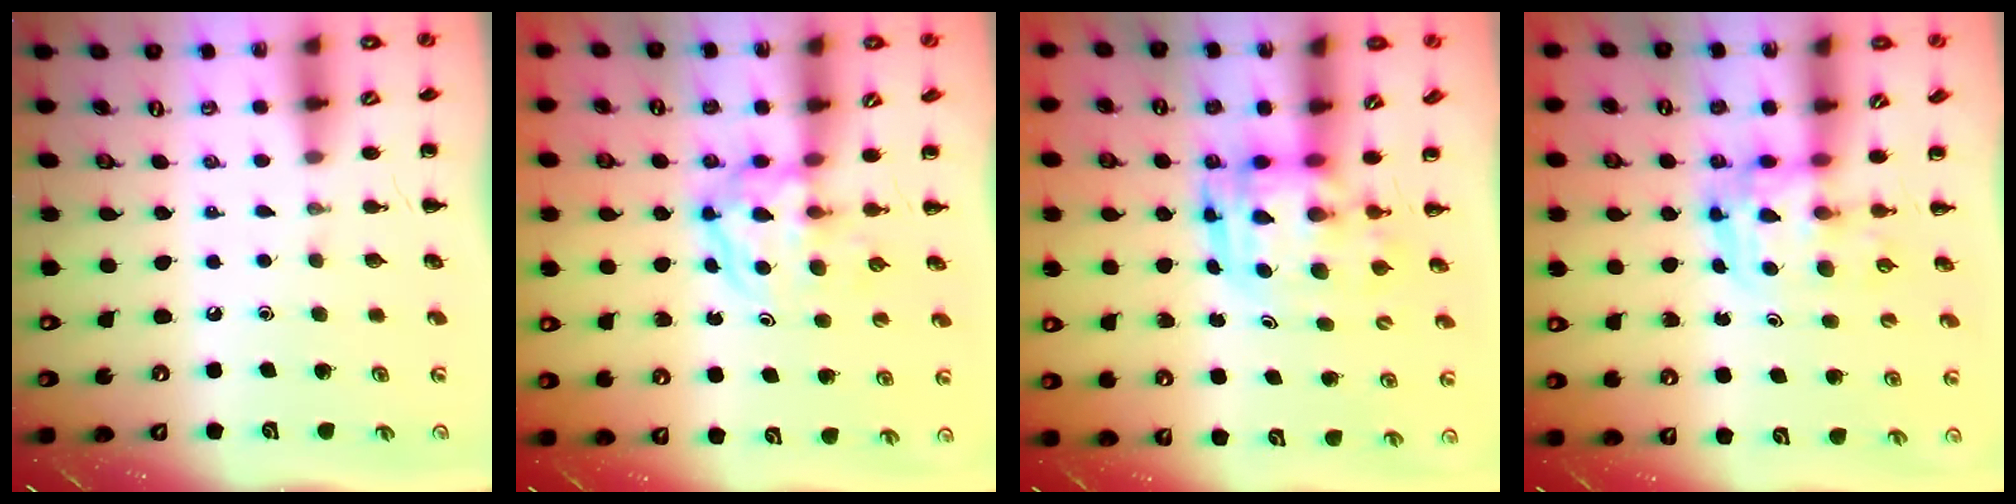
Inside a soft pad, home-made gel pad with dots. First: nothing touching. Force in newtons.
{"total": 3.8, "press": 3.7, "slide": 0.5}
{"total": 3.7, "press": 3.6, "slide": 0.7}
{"total": 3.7, "press": 3.6, "slide": 0.6}